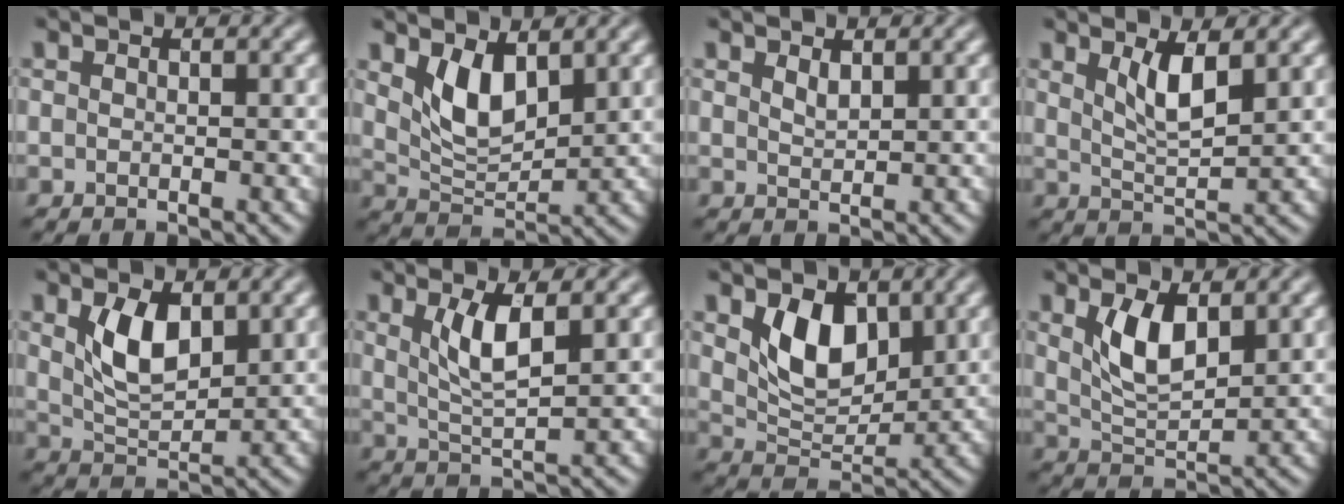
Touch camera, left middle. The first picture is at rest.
{"total": 4.4, "force": [1.8, 2.2, 3.4], "torque": [-0.077, -0.012, 0.037]}
{"total": 1.0, "force": [0.7, 0.3, 0.6], "torque": [-0.018, -0.003, 0.016]}
{"total": 3.5, "force": [1.2, 1.0, 3.1], "torque": [-0.067, -0.010, 0.027]}
{"total": 4.5, "force": [1.4, 2.3, 3.6], "torque": [-0.084, -0.004, 0.030]}
{"total": 4.1, "force": [1.1, 1.2, 3.7], "torque": [-0.083, -0.007, 0.022]}
{"total": 5.3, "force": [1.9, 3.3, 3.8], "torque": [-0.081, -0.011, 0.034]}
{"total": 4.3, "force": [1.4, 1.9, 3.6], "torque": [-0.085, -0.005, 0.030]}